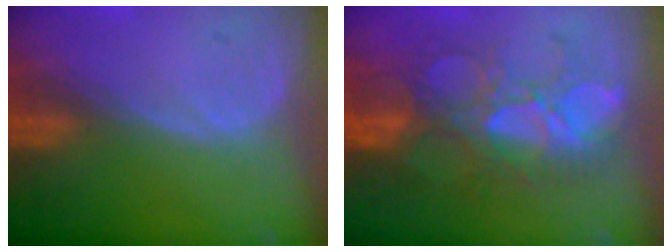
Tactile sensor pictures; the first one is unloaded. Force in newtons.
{"total": 11.0, "press": 9.5, "slide": 5.5}